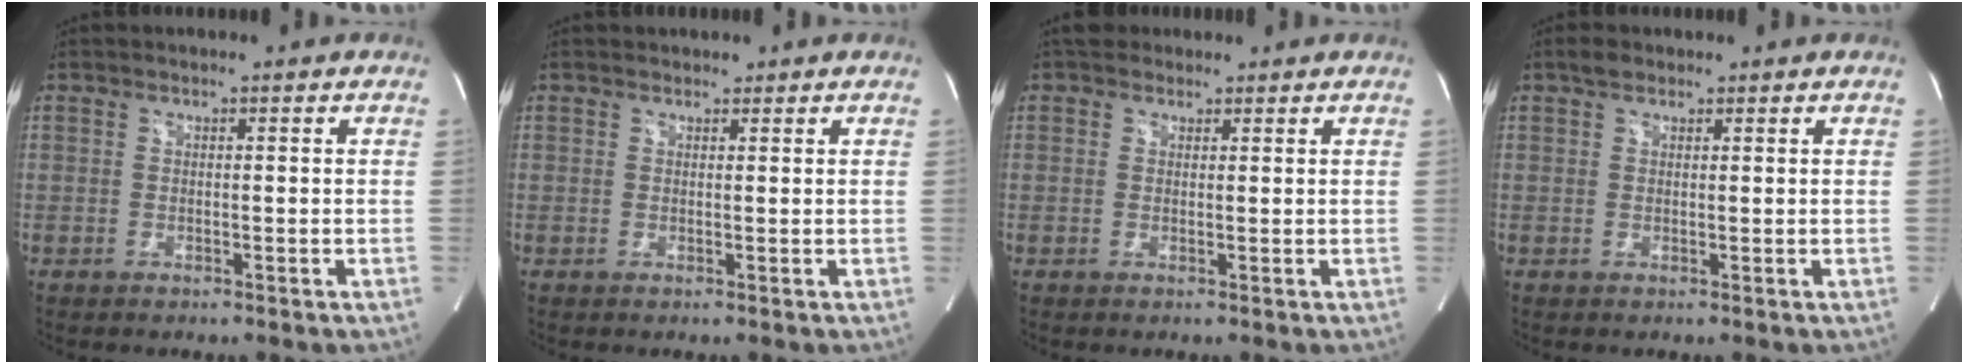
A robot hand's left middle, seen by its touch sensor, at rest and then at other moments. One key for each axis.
{"total": 1.6, "fx": 1.5, "fy": 0.6, "fz": 0.4, "tx": -0.007, "ty": 0.018, "tz": 0.023}
{"total": 3.6, "fx": 2.9, "fy": 1.8, "fz": 0.9, "tx": -0.010, "ty": 0.029, "tz": 0.045}
{"total": 1.7, "fx": 1.3, "fy": 0.8, "fz": 0.7, "tx": -0.019, "ty": 0.012, "tz": 0.024}